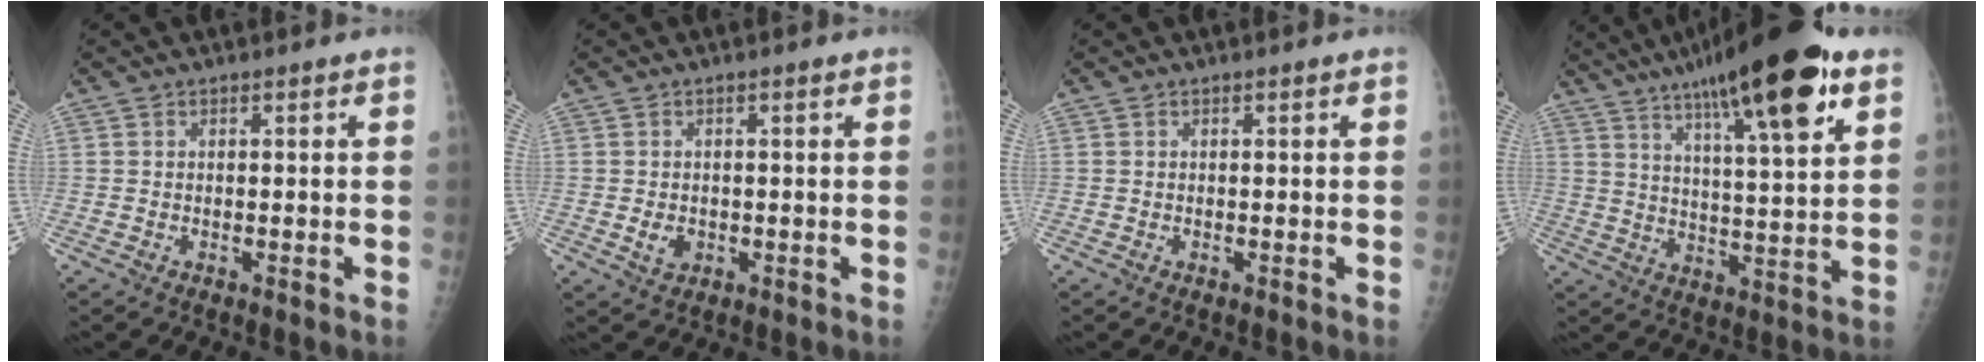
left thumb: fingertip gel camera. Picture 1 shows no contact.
{"total": 2.7, "force": [-0.4, 2.1, 1.6], "torque": [-0.021, -0.001, -0.001]}
{"total": 0.0}
{"total": 21.9, "force": [12.6, 4.6, 17.3], "torque": [-0.260, -0.029, 0.196]}